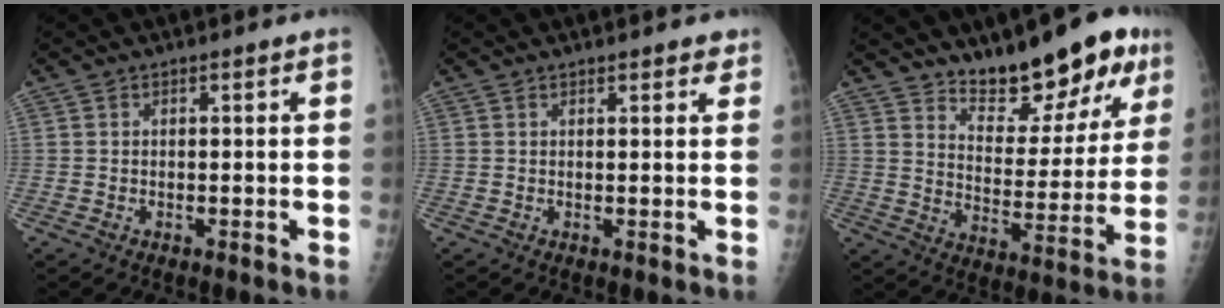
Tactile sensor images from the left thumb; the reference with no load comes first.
{"total": 2.0, "force": [1.6, 0.8, 0.9], "torque": [0.005, -0.005, 0.015]}
{"total": 15.8, "force": [11.5, 5.6, 9.2], "torque": [-0.082, -0.078, 0.180]}